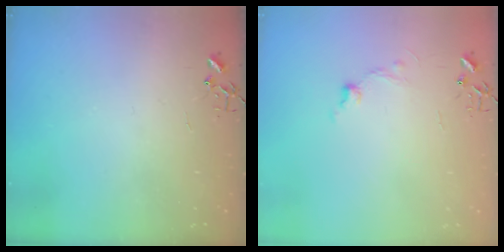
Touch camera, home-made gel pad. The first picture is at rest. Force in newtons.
{"total": 6.8, "press": 6.8, "slide": 0.7}